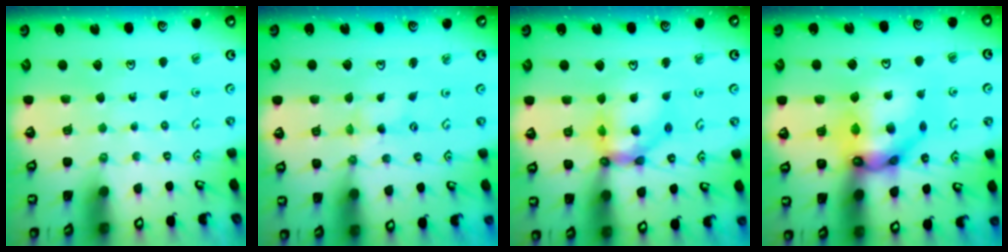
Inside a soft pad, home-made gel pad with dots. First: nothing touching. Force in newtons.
{"total": 1.1, "press": 1.1, "slide": 0.1}
{"total": 13.9, "press": 13.8, "slide": 1.7}
{"total": 14.9, "press": 14.8, "slide": 1.3}